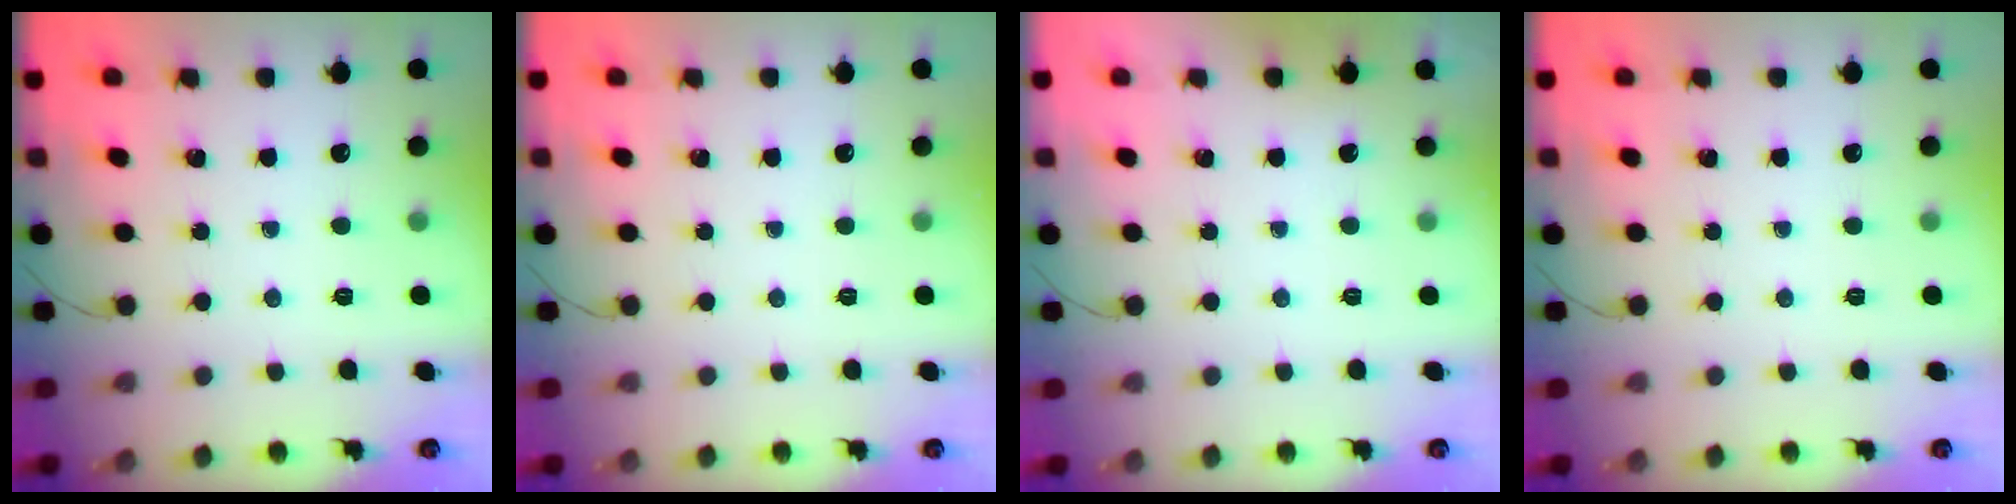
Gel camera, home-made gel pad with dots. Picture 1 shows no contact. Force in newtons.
{"total": 0.0}
{"total": 1.9, "press": 1.9, "slide": 0.3}
{"total": 0.0}